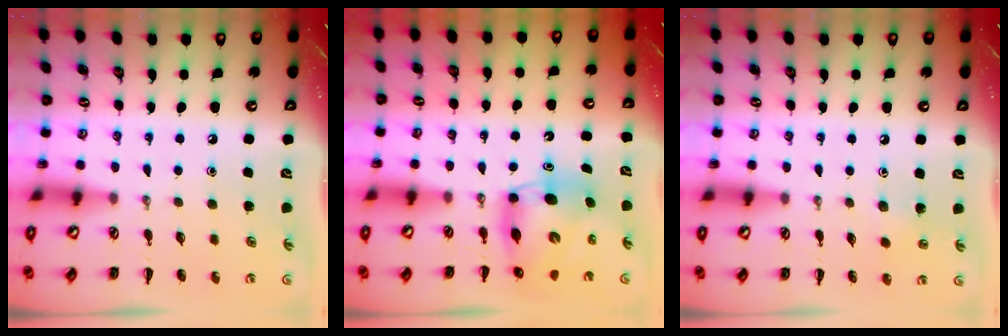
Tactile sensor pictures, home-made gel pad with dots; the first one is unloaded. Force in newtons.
{"total": 8.7, "press": 8.5, "slide": 2.1}
{"total": 5.0, "press": 4.8, "slide": 1.5}